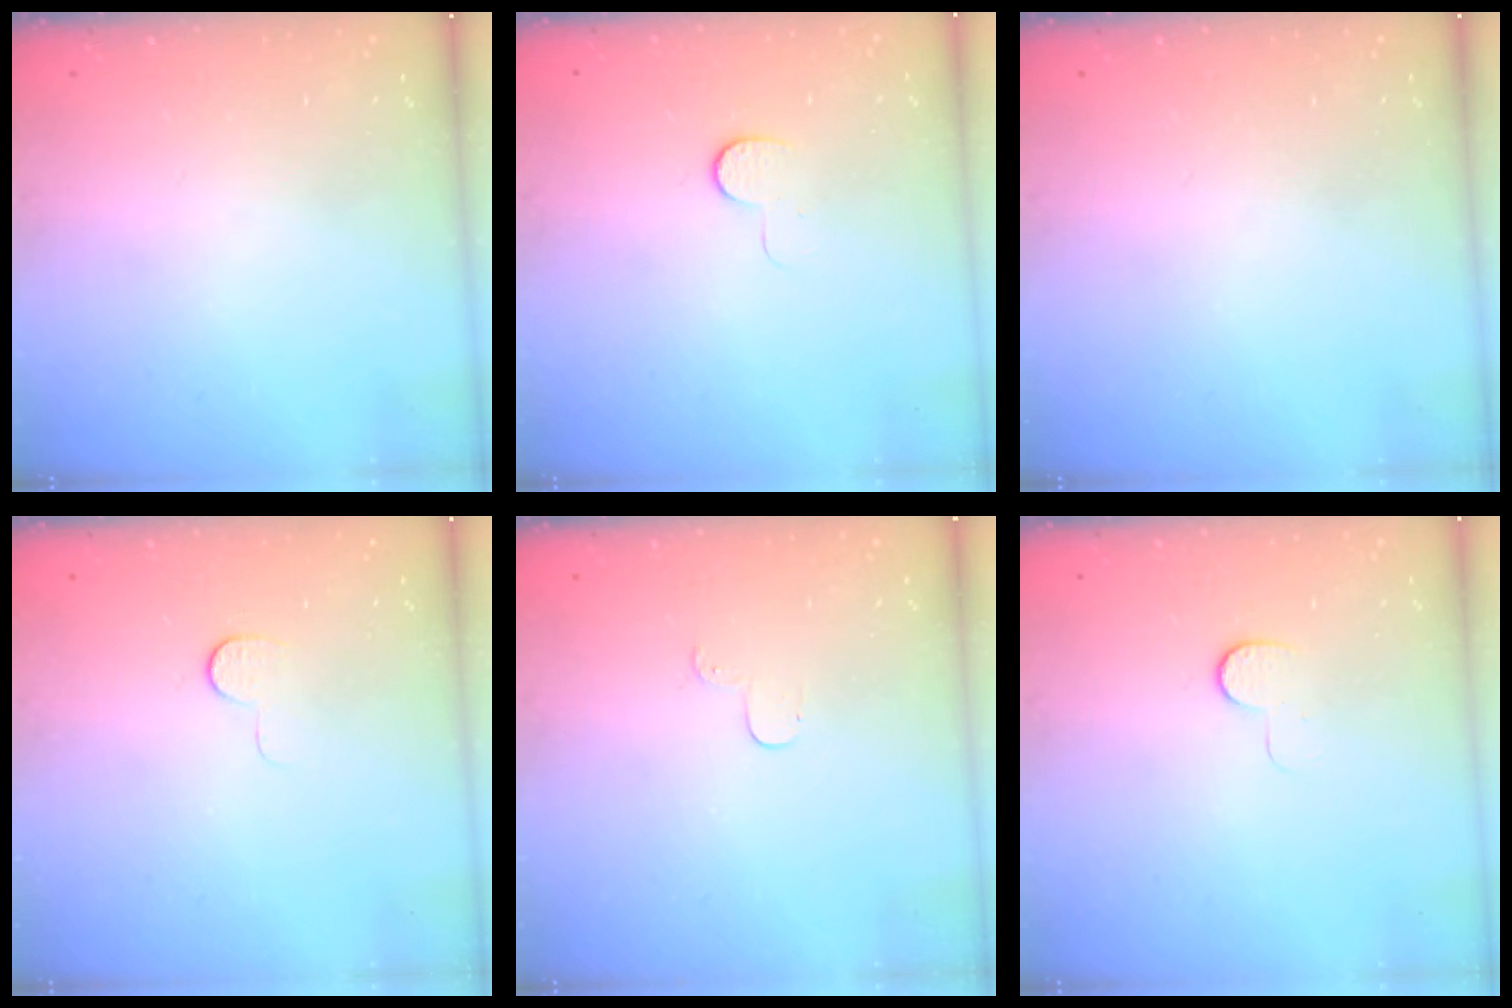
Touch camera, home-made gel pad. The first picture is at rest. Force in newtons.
{"total": 5.1, "press": 5.1, "slide": 0.5}
{"total": 0.0}
{"total": 5.0, "press": 5.0, "slide": 0.5}
{"total": 2.9, "press": 2.9, "slide": 0.3}
{"total": 5.1, "press": 5.1, "slide": 0.5}